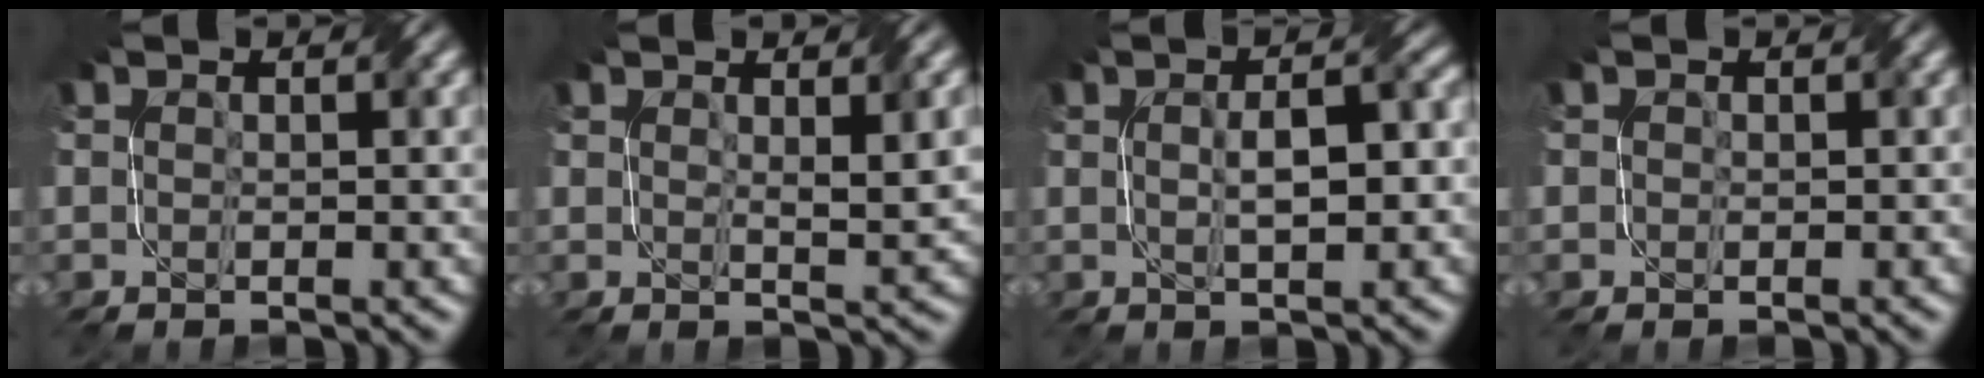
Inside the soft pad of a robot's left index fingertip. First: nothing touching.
{"total": 2.5, "force": [1.1, 0.6, 2.2], "torque": [-0.031, -0.002, 0.022]}
{"total": 4.3, "force": [0.3, 1.4, 4.0], "torque": [-0.059, 0.005, 0.004]}
{"total": 0.7, "force": [0.2, 0.6, 0.0], "torque": [0.004, -0.001, 0.000]}